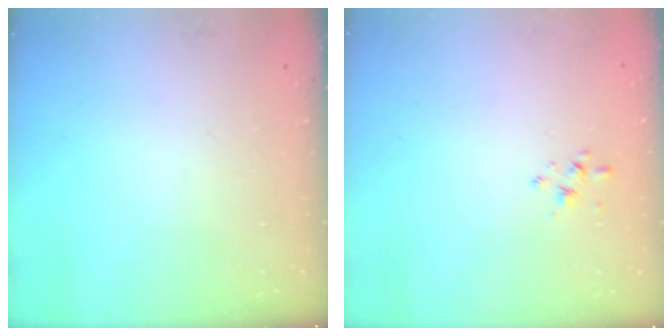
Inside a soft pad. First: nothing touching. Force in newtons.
{"total": 2.0, "press": 1.9, "slide": 0.7}